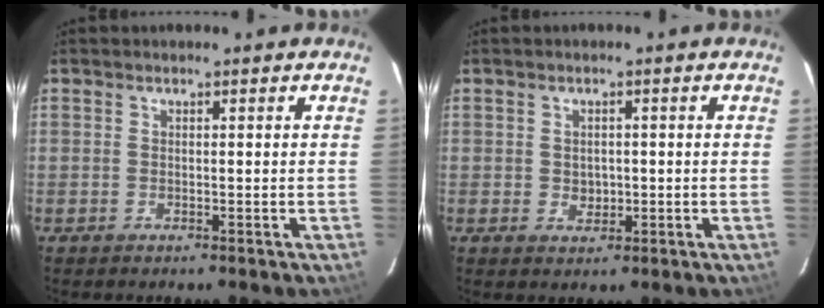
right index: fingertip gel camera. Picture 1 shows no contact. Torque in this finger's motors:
{"motor_torque": [-0.05, 0.01, -0.01, 0.00]}